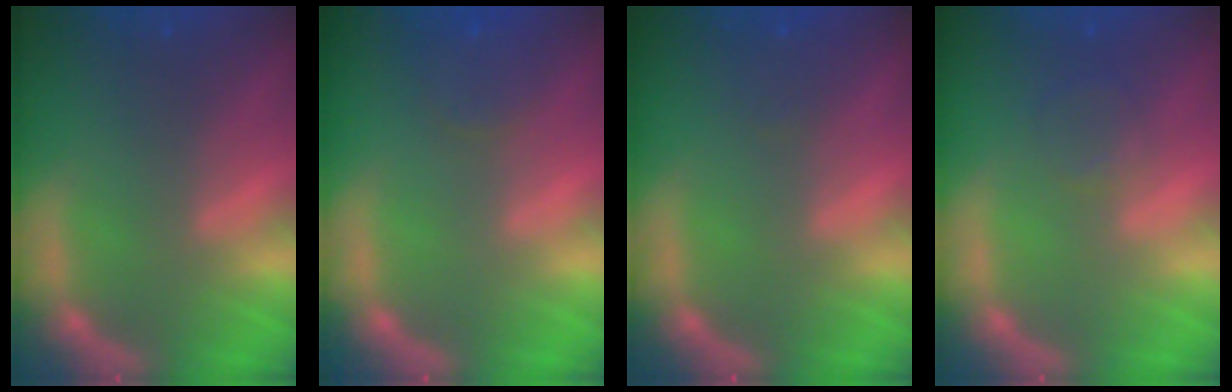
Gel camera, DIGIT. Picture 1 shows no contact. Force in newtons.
{"total": 2.4}
{"total": 1.0}
{"total": 2.0}